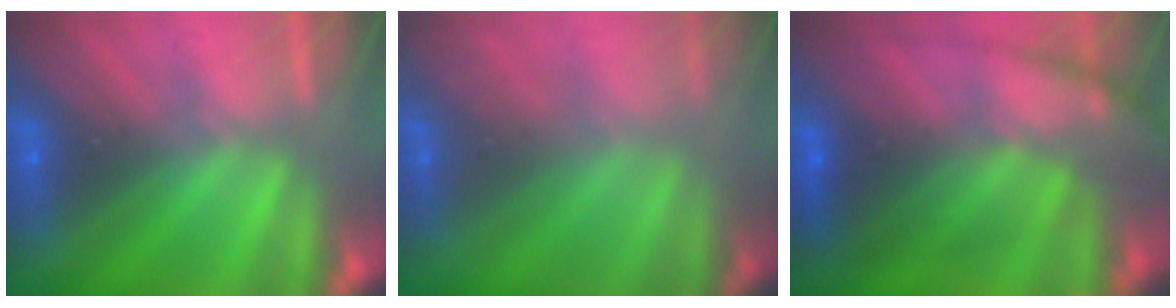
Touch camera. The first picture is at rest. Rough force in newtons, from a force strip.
{"total": 7.1}
{"total": 5.6}